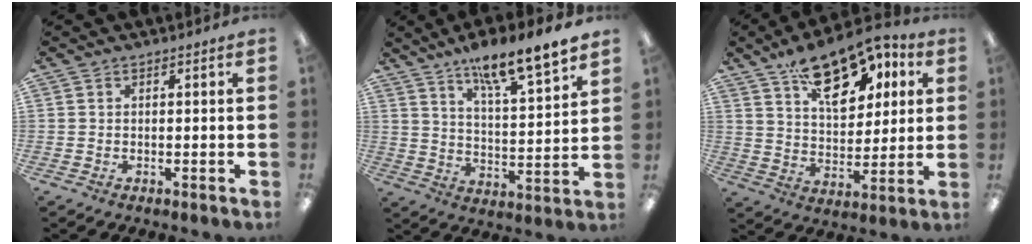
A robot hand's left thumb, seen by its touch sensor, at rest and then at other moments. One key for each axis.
{"total": 12.9, "fx": 10.9, "fy": 2.0, "fz": 6.6, "tx": -0.103, "ty": -0.074, "tz": 0.184}
{"total": 17.6, "fx": 11.5, "fy": 9.2, "fz": 9.7, "tx": -0.148, "ty": -0.053, "tz": 0.201}